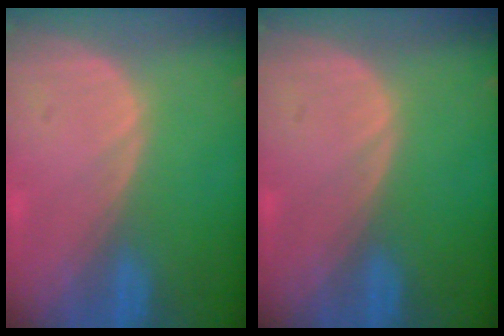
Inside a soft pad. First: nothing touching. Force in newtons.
{"total": 0.0}